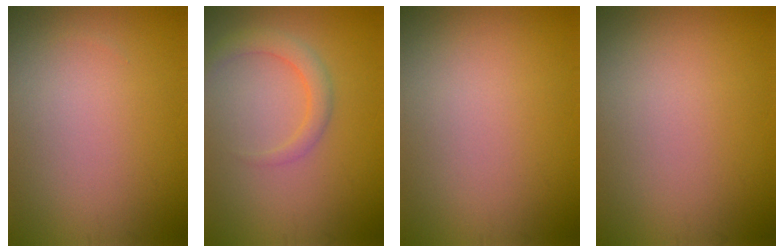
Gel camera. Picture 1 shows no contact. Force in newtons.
{"total": 2.2, "press": 2.2, "slide": 0.1}
{"total": 0.0}
{"total": 0.0}